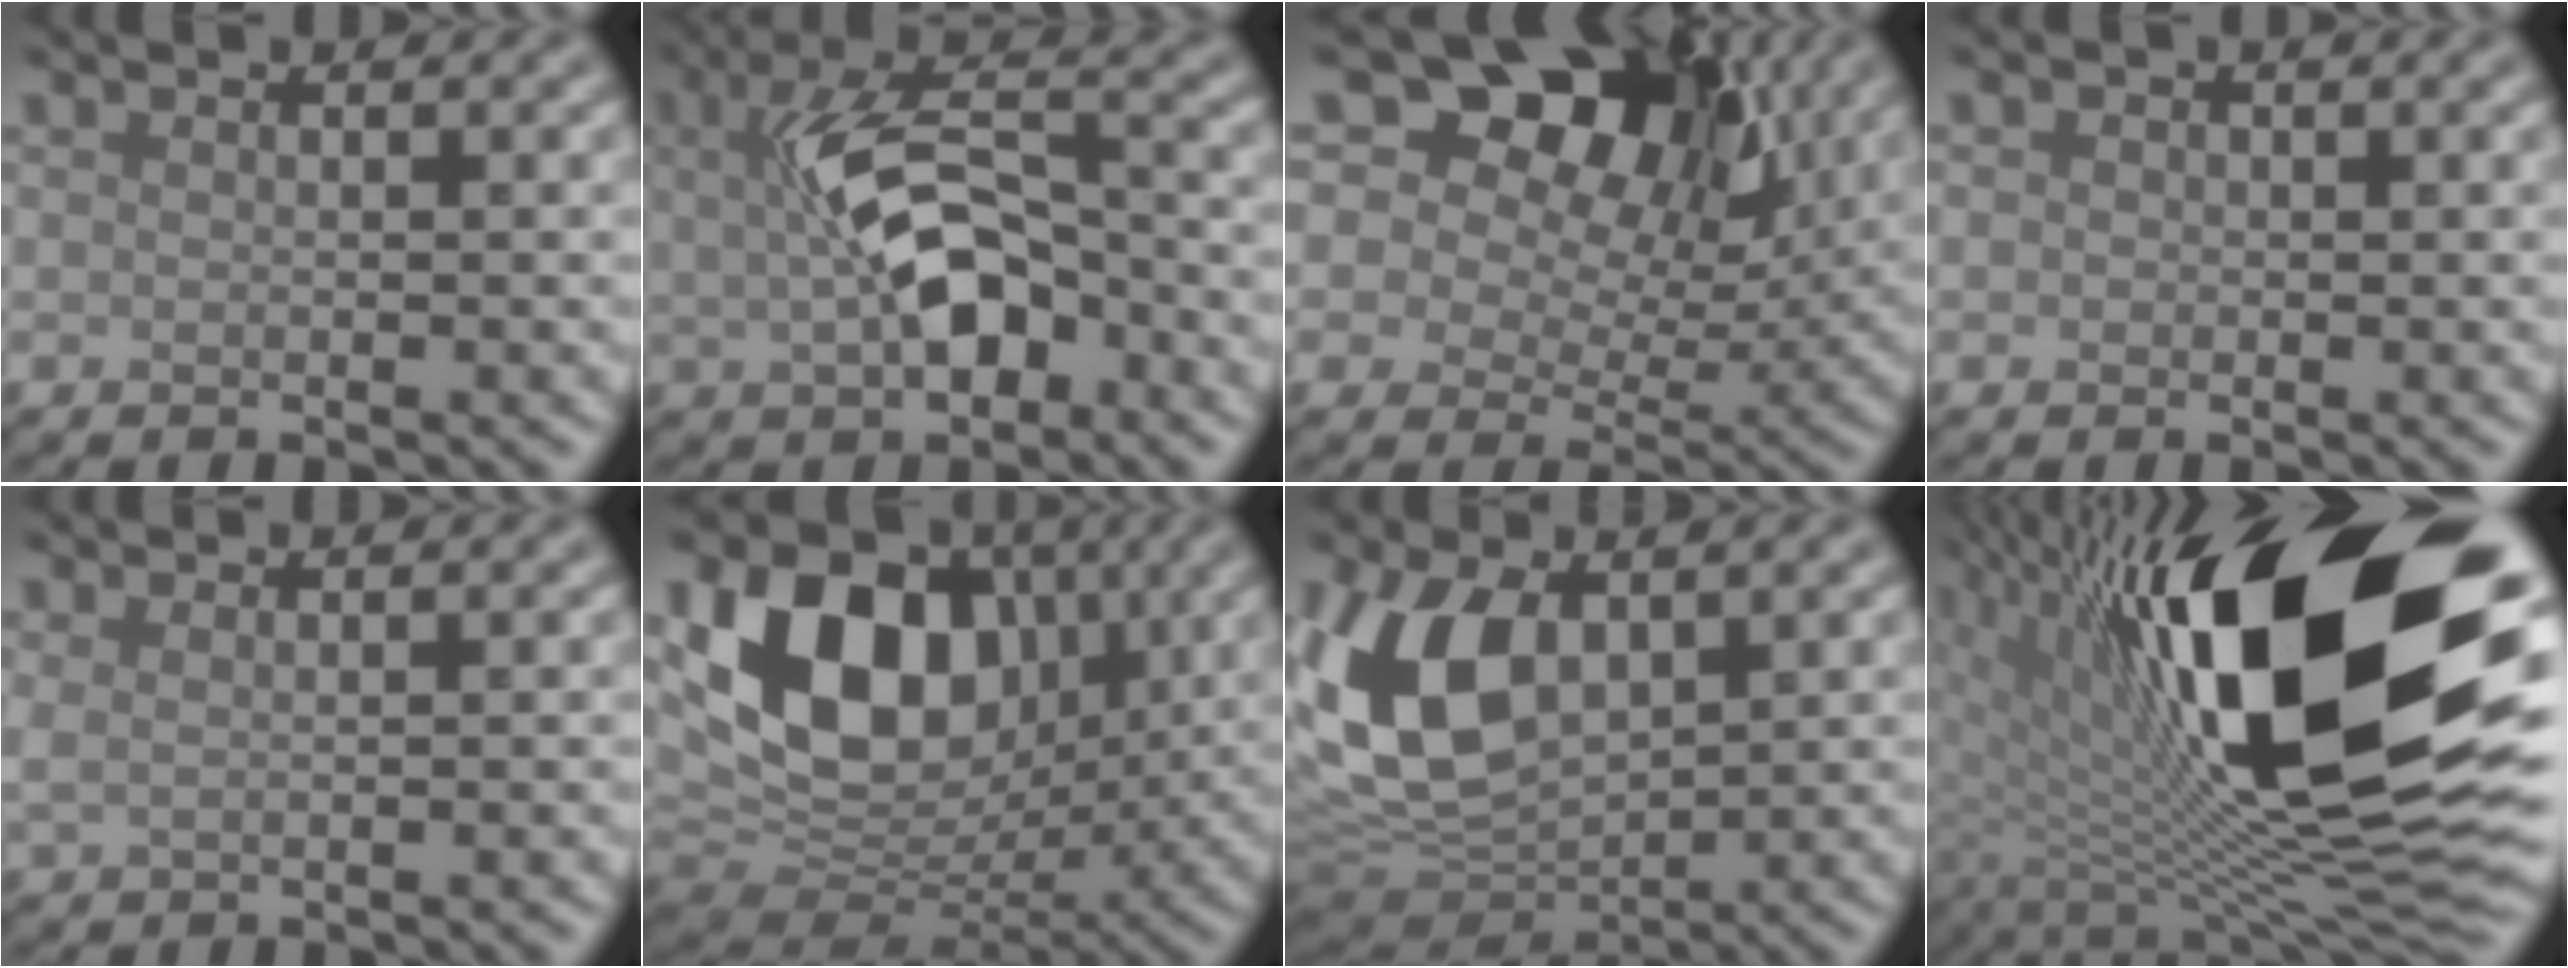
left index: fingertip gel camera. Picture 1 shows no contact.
{"total": 7.4, "force": [0.0, 3.7, 6.5], "torque": [-0.124, 0.006, -0.003]}
{"total": 17.3, "force": [10.2, 10.0, 9.8], "torque": [-0.154, 0.068, 0.137]}
{"total": 0.7, "force": [0.1, 0.7, 0.1], "torque": [0.002, -0.003, -0.002]}
{"total": 1.1, "force": [0.6, 0.5, 0.8], "torque": [-0.016, -0.001, 0.009]}
{"total": 12.0, "force": [3.0, 8.7, 7.7], "torque": [-0.129, -0.007, 0.047]}
{"total": 10.0, "force": [1.9, 6.1, 7.6], "torque": [-0.185, -0.003, 0.033]}
{"total": 19.5, "force": [4.0, 8.0, 17.4], "torque": [-0.272, -0.009, 0.073]}